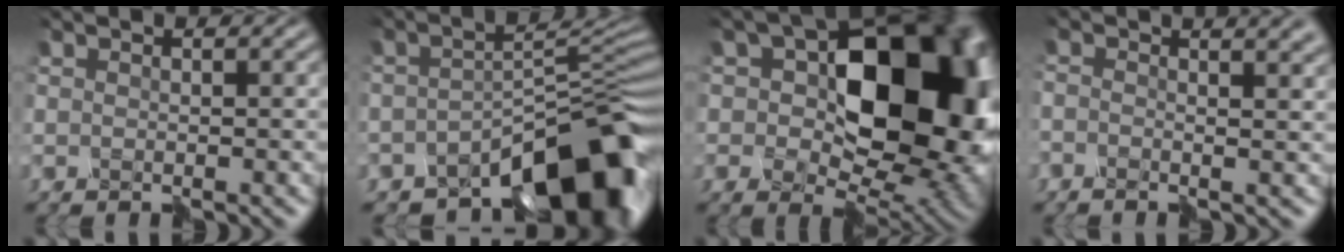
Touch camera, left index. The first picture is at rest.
{"total": 11.0, "force": [-7.7, 4.1, 6.7], "torque": [-0.071, 0.001, -0.124]}
{"total": 15.4, "force": [1.5, 9.9, 11.7], "torque": [-0.126, 0.004, 0.030]}
{"total": 5.4, "force": [0.5, 2.8, 4.6], "torque": [-0.041, 0.020, -0.020]}